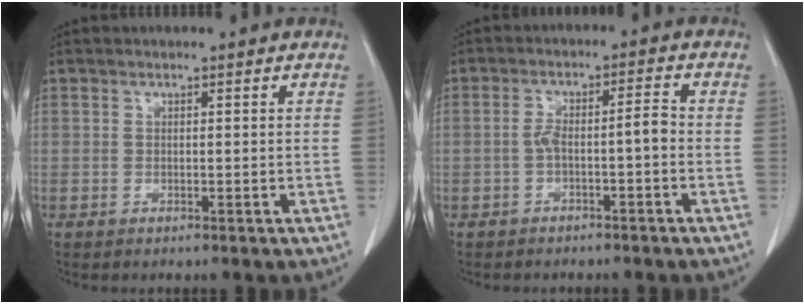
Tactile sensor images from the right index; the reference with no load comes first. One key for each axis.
{"total": 4.3, "fx": -1.3, "fy": 0.7, "fz": 4.1, "tx": -0.075, "ty": 0.022, "tz": -0.019}